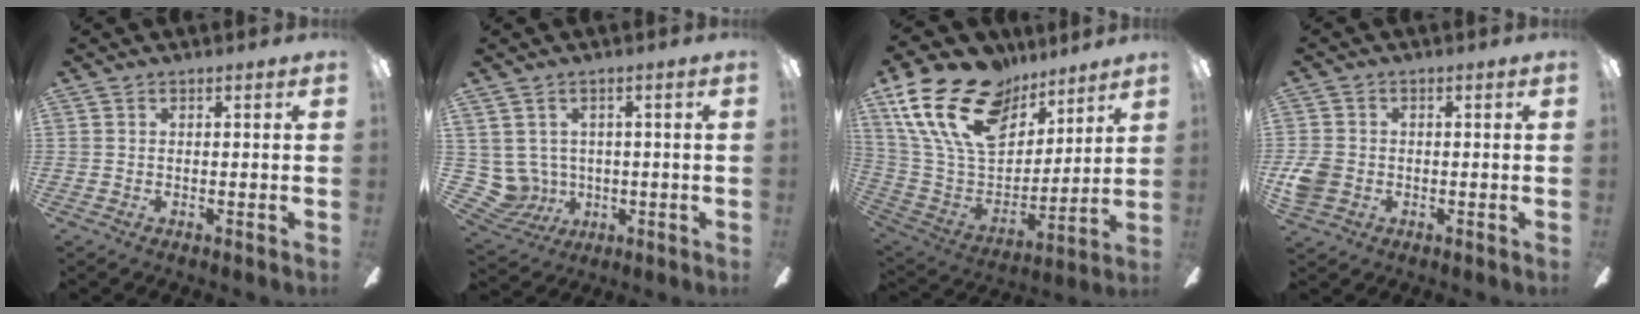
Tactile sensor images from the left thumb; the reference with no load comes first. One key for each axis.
{"total": 7.0, "fx": 1.6, "fy": 6.6, "fz": 1.3, "tx": -0.084, "ty": -0.014, "tz": 0.037}
{"total": 24.3, "fx": 14.6, "fy": 14.1, "fz": 13.3, "tx": -0.269, "ty": -0.077, "tz": 0.268}
{"total": 5.7, "fx": -1.2, "fy": 4.7, "fz": 2.9, "tx": -0.059, "ty": 0.010, "tz": -0.022}